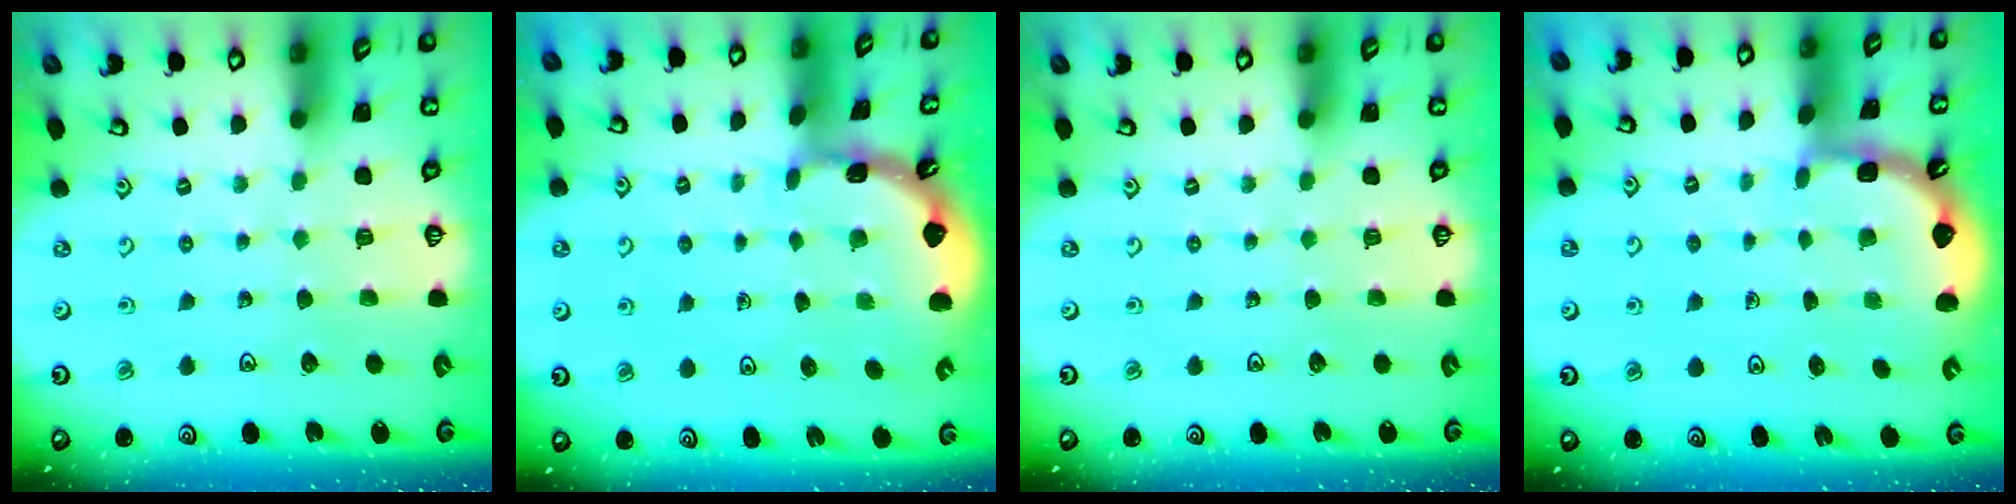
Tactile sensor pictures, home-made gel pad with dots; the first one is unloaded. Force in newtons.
{"total": 1.8, "press": 1.8, "slide": 0.1}
{"total": 0.0}
{"total": 1.9, "press": 1.9, "slide": 0.3}